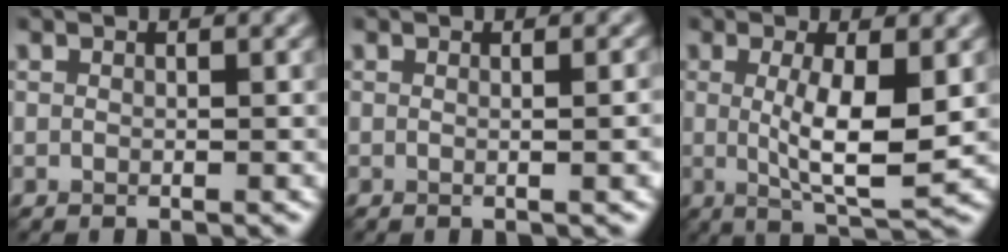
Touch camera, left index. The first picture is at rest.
{"total": 2.7, "force": [0.0, 1.0, 2.5], "torque": [-0.016, 0.004, -0.004]}
{"total": 5.8, "force": [0.3, 1.3, 5.7], "torque": [-0.100, -0.010, 0.008]}